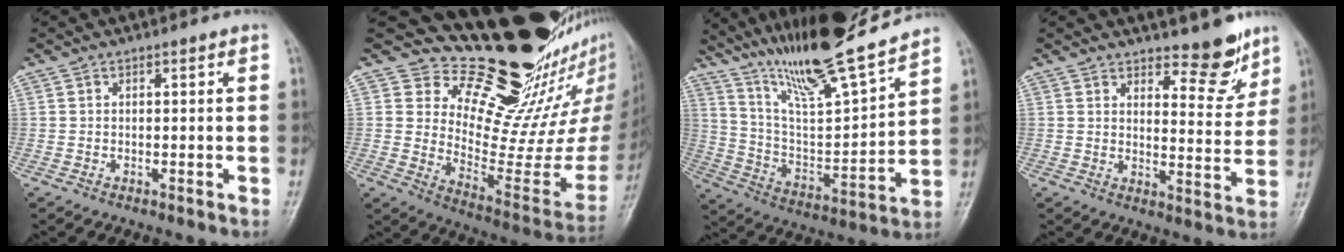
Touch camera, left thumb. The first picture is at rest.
{"total": 24.2, "force": [20.7, 8.1, 9.6], "torque": [-0.078, -0.181, 0.296]}
{"total": 20.6, "force": [17.0, 2.3, 11.5], "torque": [-0.171, -0.079, 0.306]}
{"total": 8.2, "force": [6.4, 3.0, 4.1], "torque": [-0.026, -0.052, 0.096]}